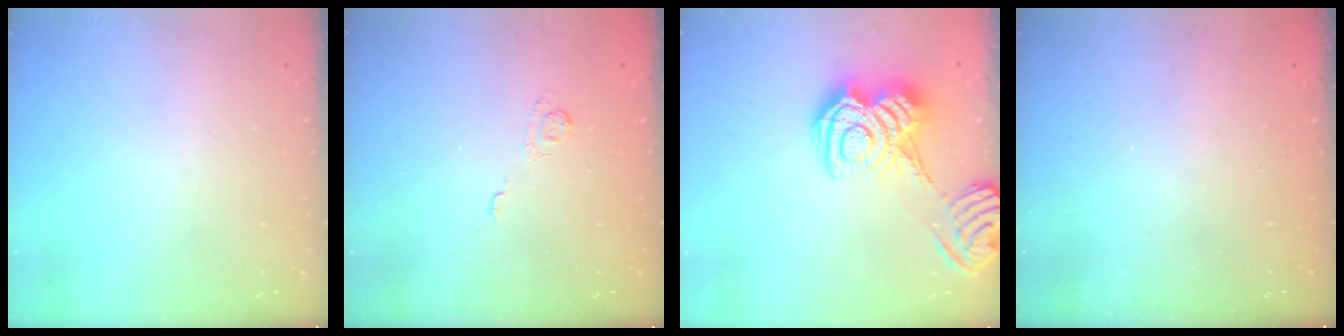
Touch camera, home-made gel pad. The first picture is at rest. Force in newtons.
{"total": 2.0, "press": 1.5, "slide": 1.3}
{"total": 12.8, "press": 12.8, "slide": 0.8}
{"total": 2.3, "press": 2.2, "slide": 0.7}